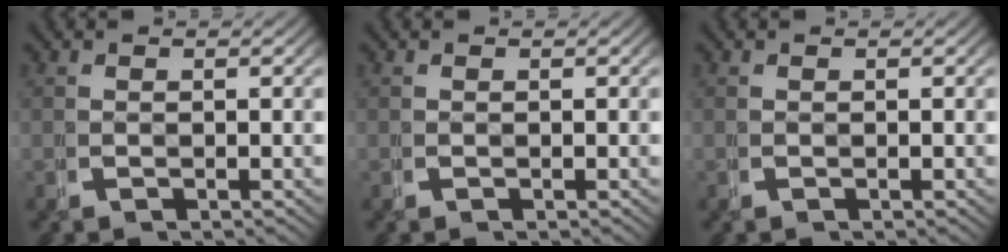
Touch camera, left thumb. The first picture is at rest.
{"total": 0.0}
{"total": 0.0}